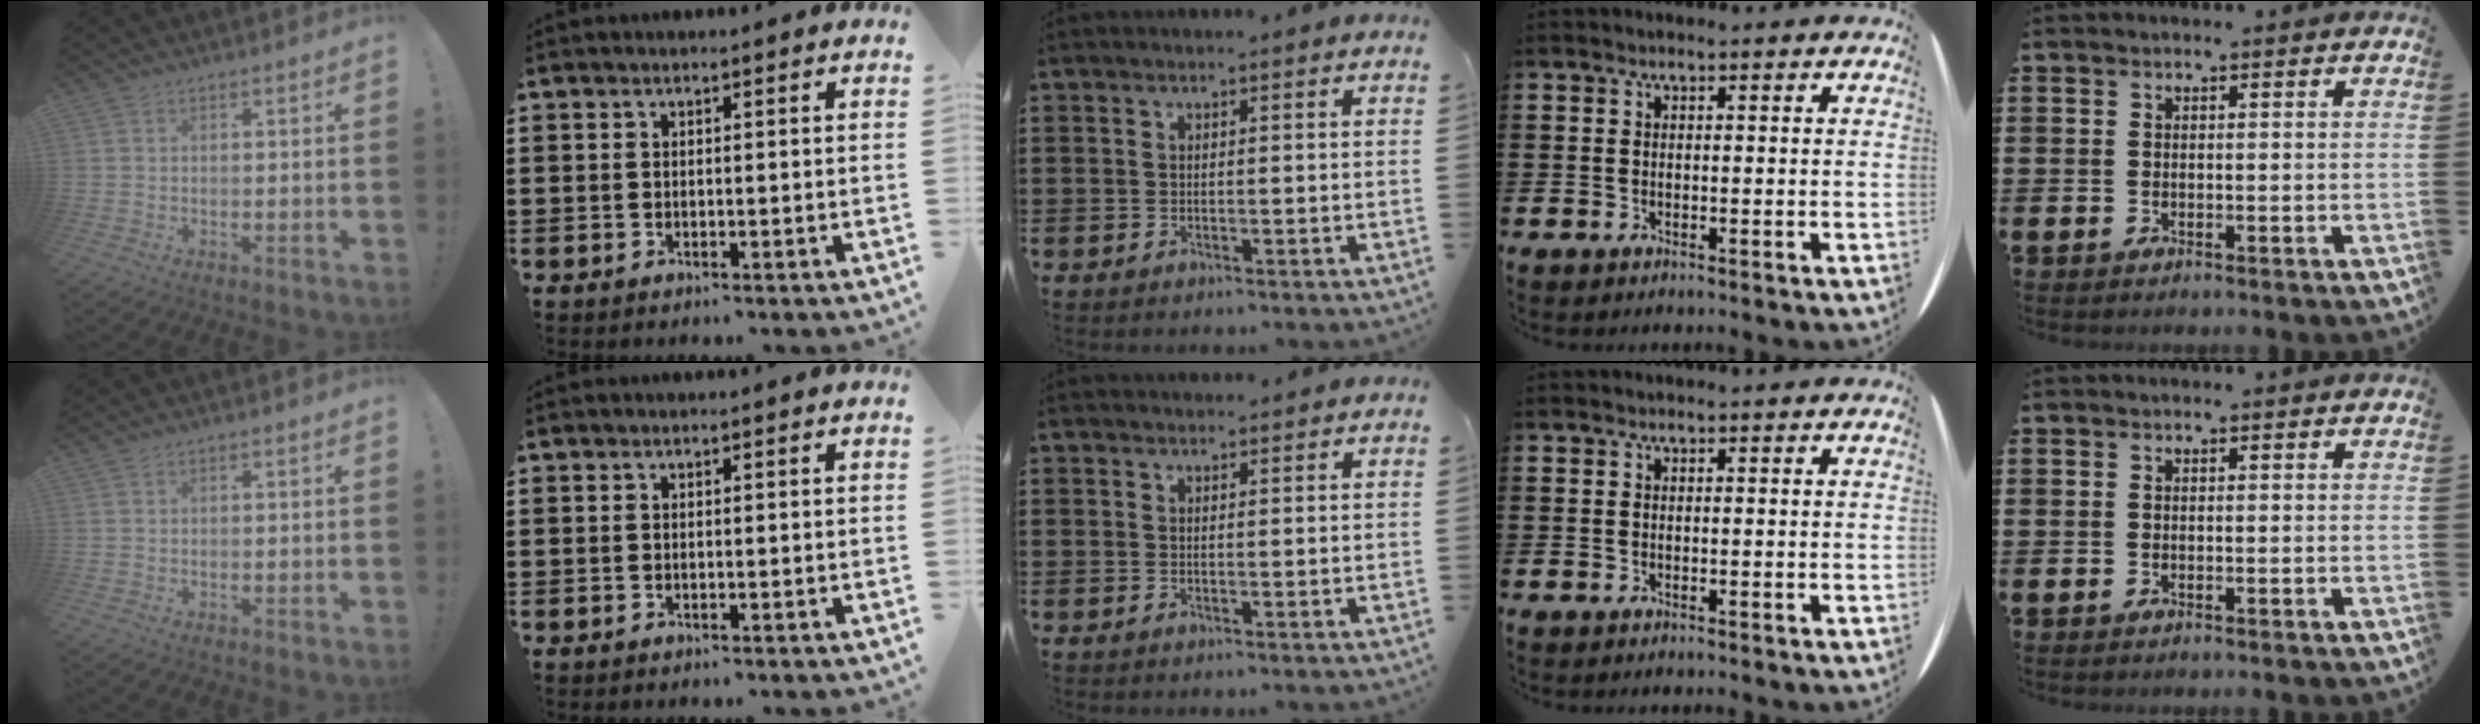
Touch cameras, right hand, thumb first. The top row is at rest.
{"middle": {"total": 0.9, "force": [0.9, 0.0, -0.1], "torque": [0.000, -0.002, 0.017]}}